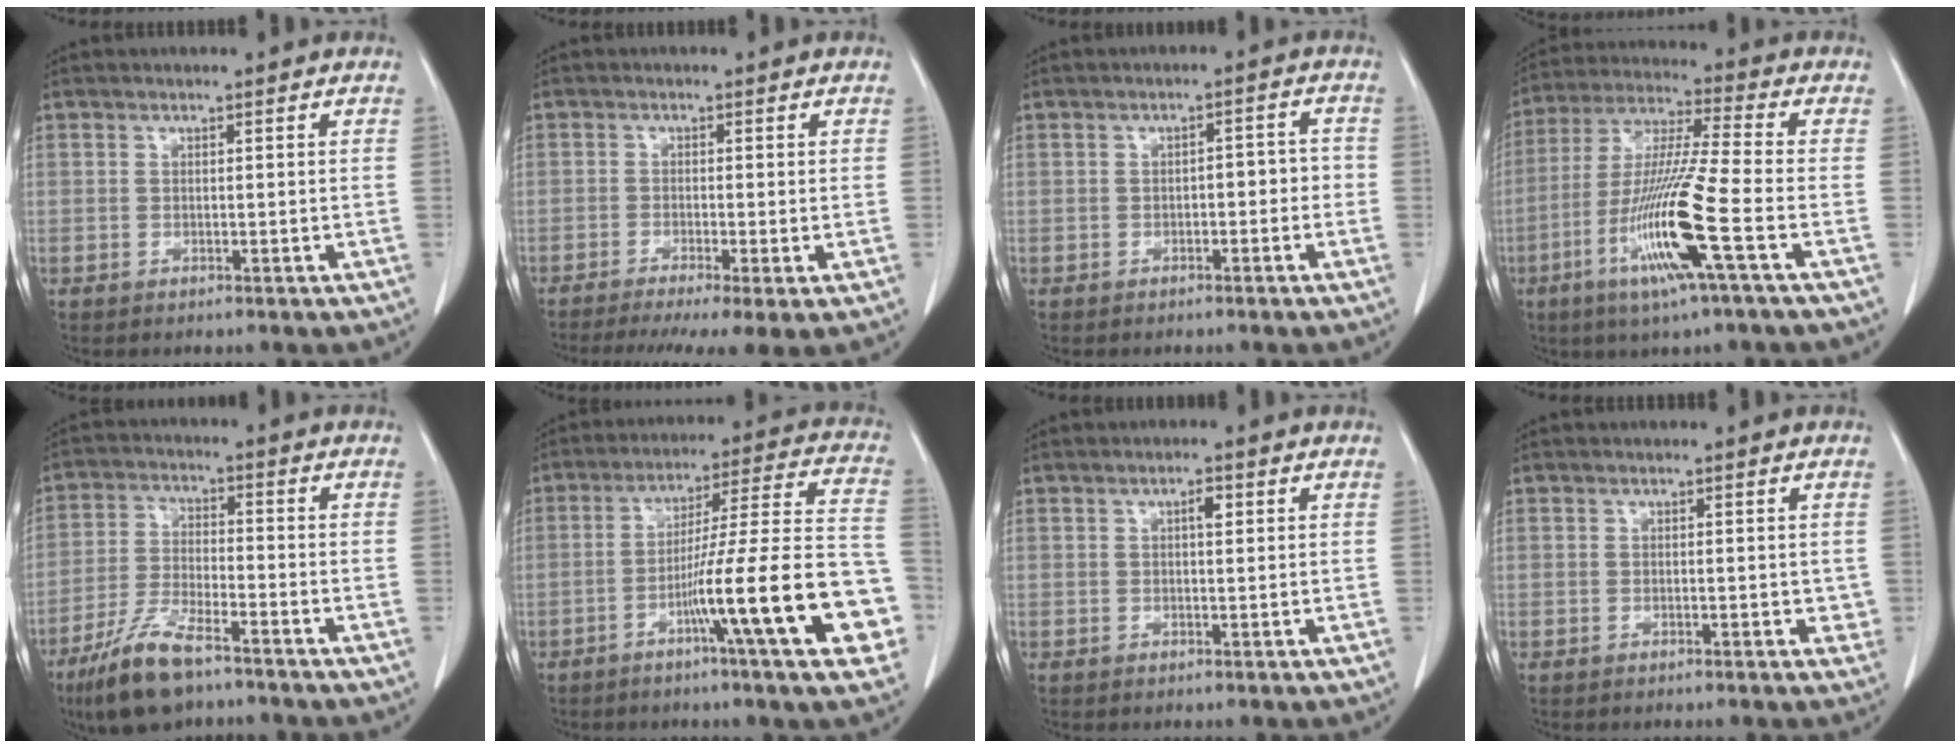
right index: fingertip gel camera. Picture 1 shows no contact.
{"total": 9.2, "force": [-6.4, 1.1, 6.6], "torque": [-0.101, -0.014, -0.102]}
{"total": 3.0, "force": [-0.9, 1.4, 2.4], "torque": [-0.031, 0.019, -0.011]}
{"total": 15.0, "force": [-5.6, -0.9, 13.9], "torque": [-0.285, -0.021, -0.111]}
{"total": 10.5, "force": [-7.4, 2.5, 6.9], "torque": [-0.146, -0.022, -0.139]}
{"total": 20.1, "force": [-7.3, 0.5, 18.7], "torque": [-0.222, 0.011, -0.111]}
{"total": 1.6, "force": [0.5, 0.4, 1.4], "torque": [-0.024, 0.002, 0.007]}
{"total": 1.9, "force": [-0.3, 1.0, 1.6], "torque": [-0.012, 0.002, -0.004]}